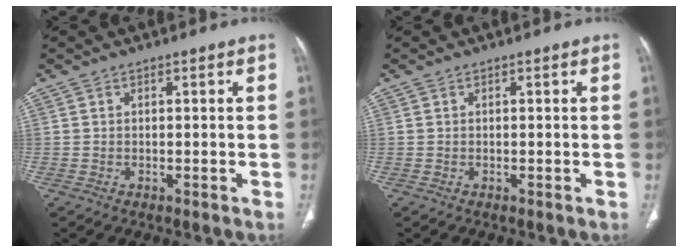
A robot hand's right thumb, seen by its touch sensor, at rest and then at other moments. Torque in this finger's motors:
{"motor_torque": [0.00, 0.00, -0.10, -0.03, 0.01]}